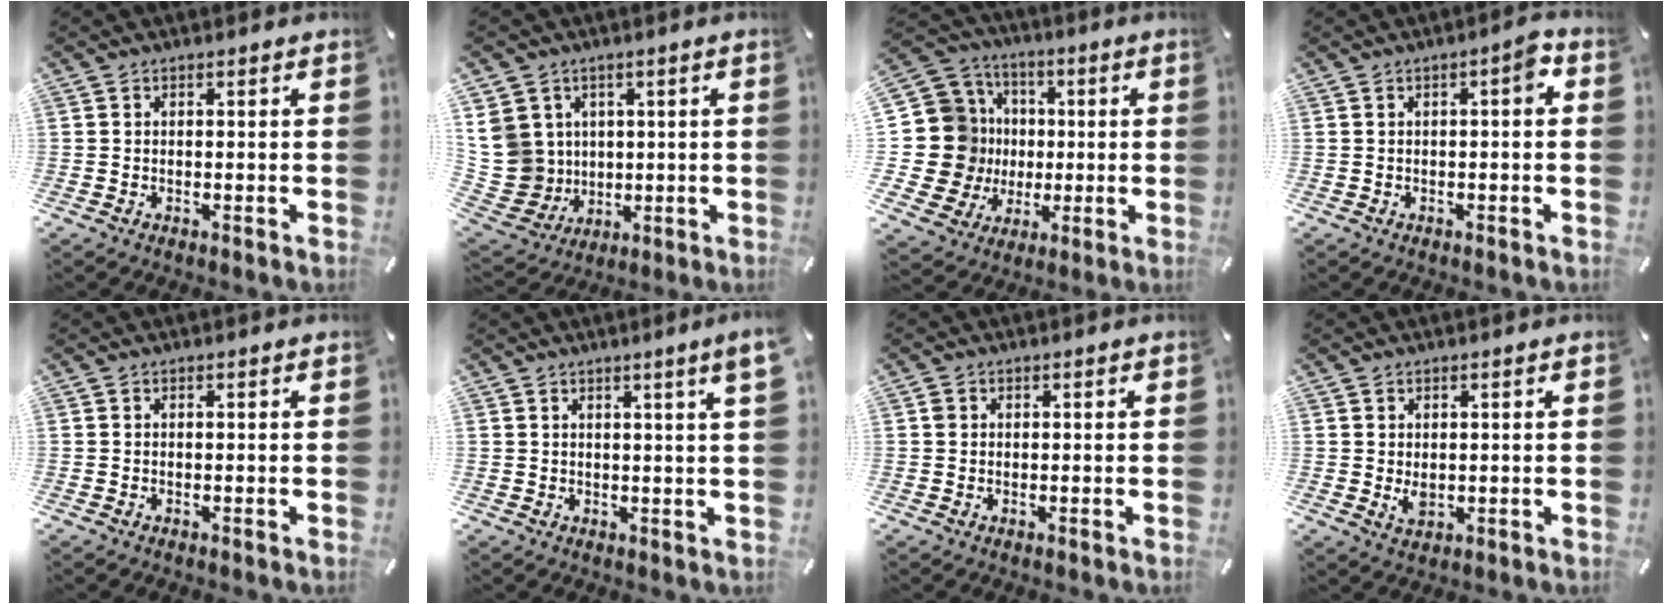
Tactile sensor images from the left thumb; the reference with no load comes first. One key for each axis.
{"total": 11.5, "fx": 2.0, "fy": 10.9, "fz": 3.2, "tx": -0.119, "ty": -0.020, "tz": 0.041}
{"total": 19.6, "fx": 0.0, "fy": 18.2, "fz": 7.3, "tx": -0.161, "ty": -0.013, "tz": 0.027}
{"total": 3.7, "fx": -0.2, "fy": 1.2, "fz": 3.4, "tx": -0.057, "ty": 0.011, "tz": -0.009}
{"total": 0.0}
{"total": 3.3, "fx": 1.8, "fy": 0.0, "fz": 2.7, "tx": -0.038, "ty": -0.007, "tz": 0.028}
{"total": 1.1, "fx": 0.1, "fy": 1.0, "fz": 0.1, "tx": -0.001, "ty": 0.008, "tz": 0.000}
{"total": 2.8, "fx": 0.2, "fy": 2.2, "fz": 1.7, "tx": -0.030, "ty": -0.002, "tz": 0.002}